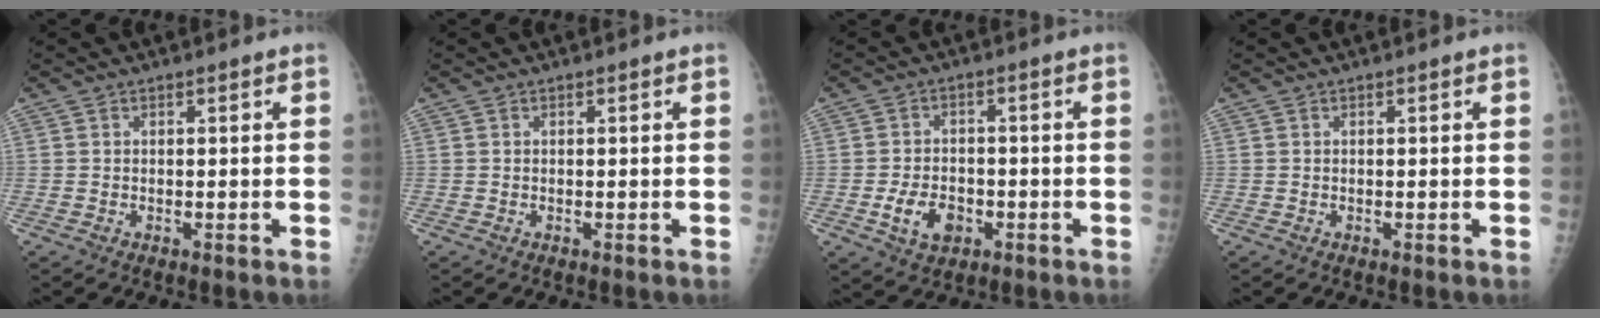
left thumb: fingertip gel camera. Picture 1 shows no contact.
{"total": 0.0}
{"total": 6.7, "force": [-2.3, 4.7, 4.2], "torque": [-0.063, 0.012, -0.035]}
{"total": 0.0}